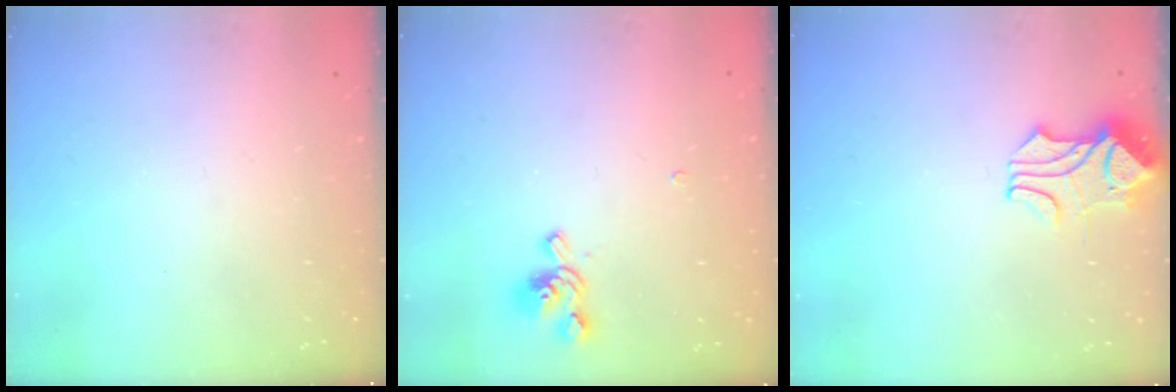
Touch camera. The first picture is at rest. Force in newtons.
{"total": 1.2, "press": 0.2, "slide": 1.2}
{"total": 1.7, "press": 1.3, "slide": 1.1}